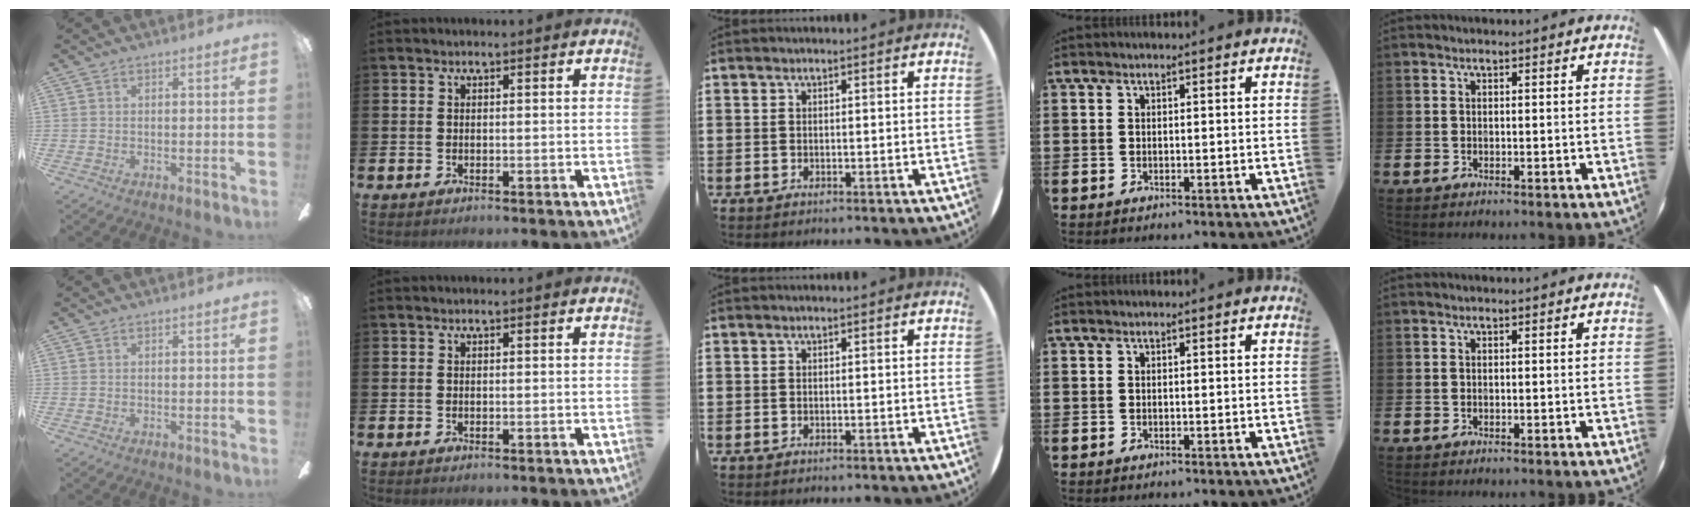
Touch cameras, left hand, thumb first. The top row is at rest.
{}